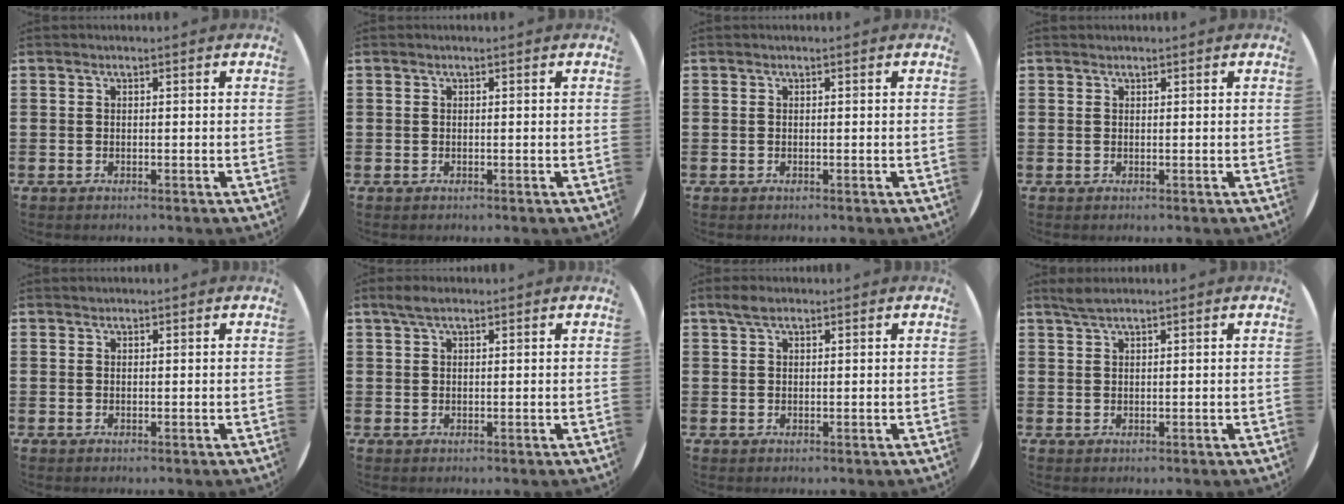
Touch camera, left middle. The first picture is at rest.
{"total": 0.0}
{"total": 0.0}
{"total": 0.0}
{"total": 0.0}
{"total": 2.3, "force": [1.6, 0.6, 1.5], "torque": [-0.032, 0.005, 0.028]}
{"total": 2.1, "force": [1.5, 0.9, 1.2], "torque": [-0.018, 0.002, 0.025]}
{"total": 1.6, "force": [1.3, 0.1, 0.9], "torque": [-0.019, 0.003, 0.024]}